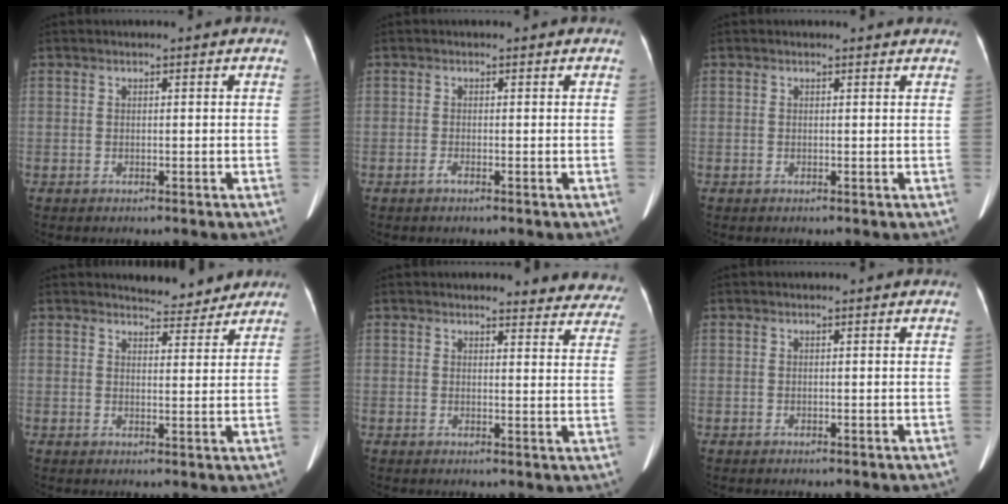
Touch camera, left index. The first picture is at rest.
{"total": 0.6, "force": [-0.5, 0.0, 0.4], "torque": [-0.009, -0.002, -0.008]}
{"total": 1.3, "force": [1.2, 0.6, 0.0], "torque": [-0.009, 0.008, 0.006]}
{"total": 5.0, "force": [4.8, 1.4, 0.5], "torque": [-0.005, 0.000, 0.056]}
{"total": 12.0, "force": [11.5, 2.8, 2.3], "torque": [0.018, -0.037, 0.095]}
{"total": 0.0}